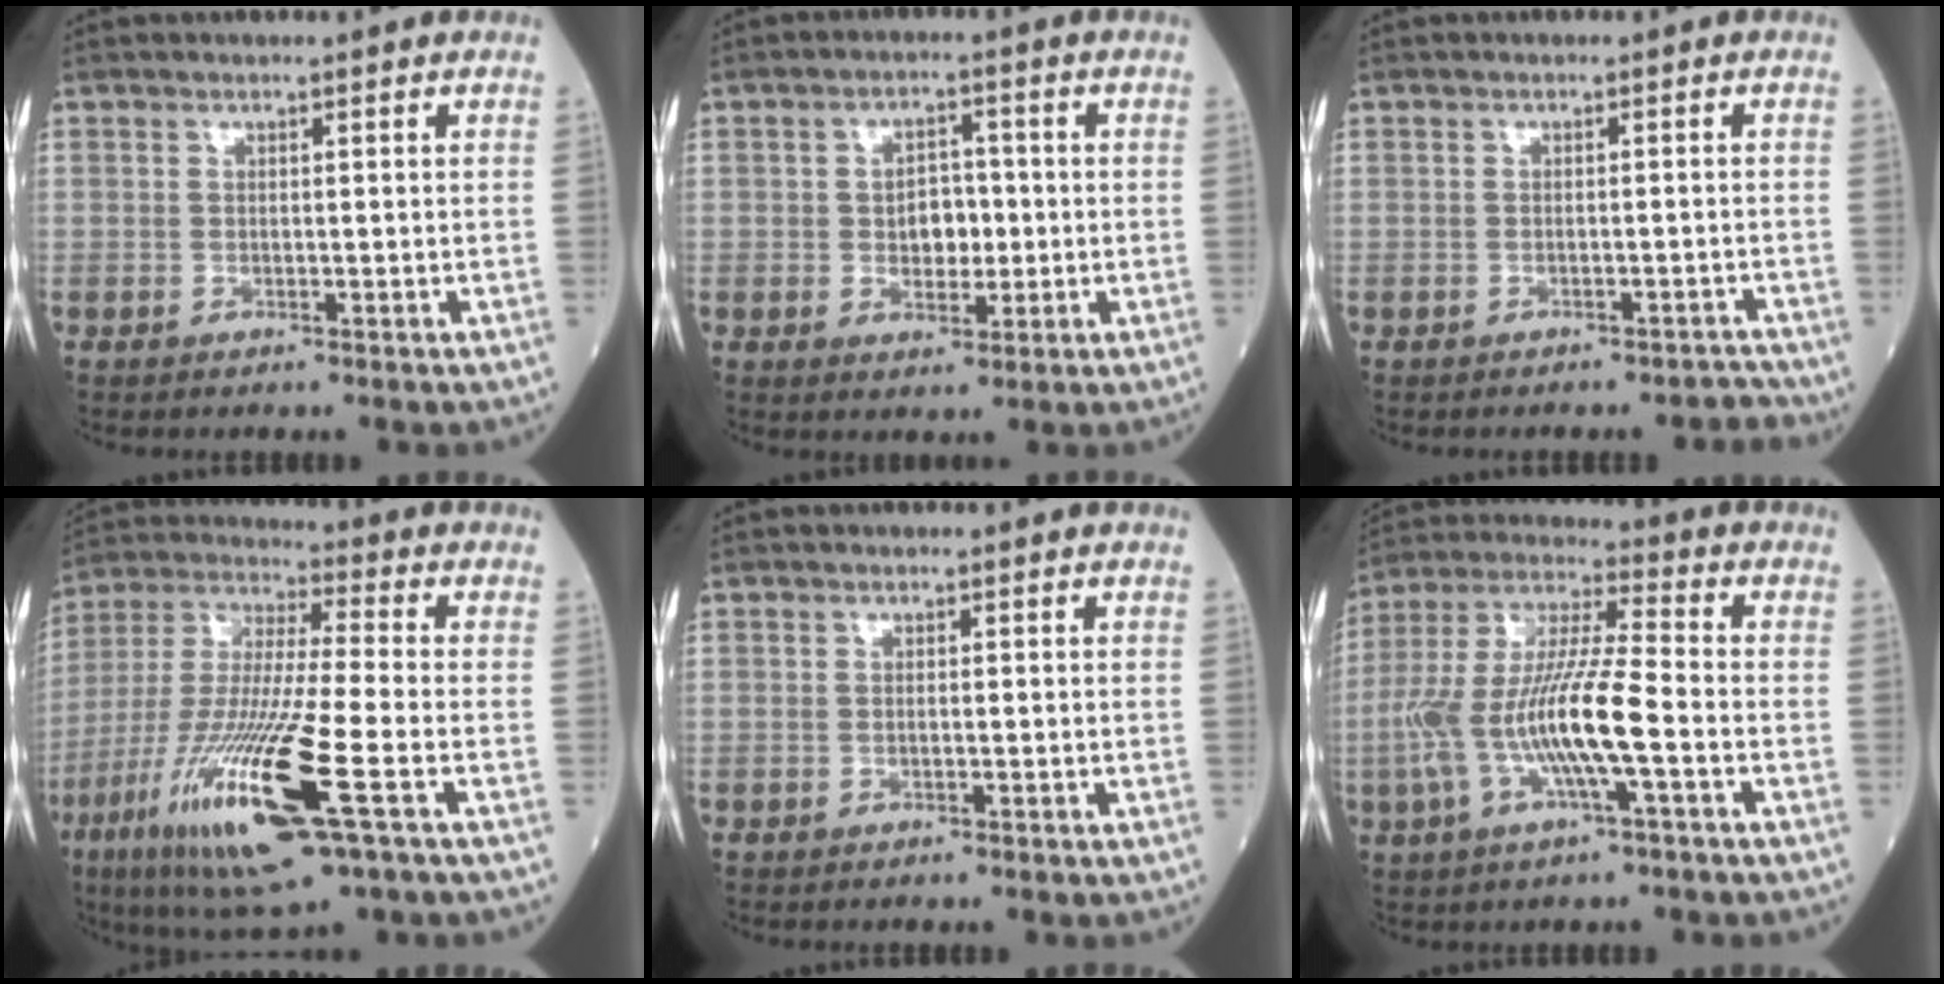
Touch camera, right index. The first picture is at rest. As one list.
[{"total": 4.9, "force": [-0.2, 3.1, 3.8], "torque": [-0.055, 0.007, 0.000]}, {"total": 3.7, "force": [-3.4, 1.1, 0.6], "torque": [0.000, 0.007, -0.039]}, {"total": 20.6, "force": [-8.1, 1.6, 18.9], "torque": [-0.410, -0.043, -0.151]}, {"total": 0.0}, {"total": 14.2, "force": [-3.5, 1.6, 13.7], "torque": [-0.282, 0.005, -0.068]}]